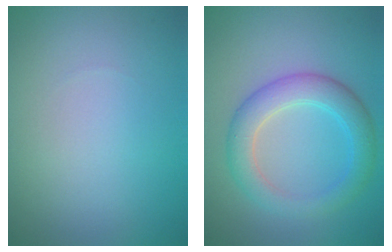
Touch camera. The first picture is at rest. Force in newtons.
{"total": 4.3, "press": 4.3, "slide": 0.2}